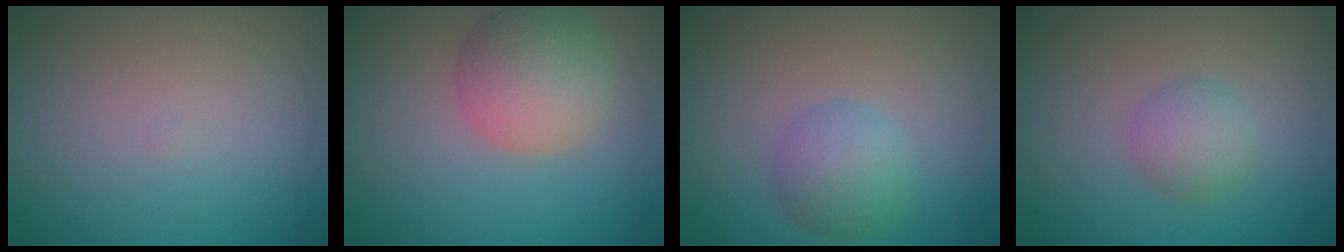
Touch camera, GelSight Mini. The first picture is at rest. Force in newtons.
{"total": 5.6, "press": 5.6, "slide": 0.4}
{"total": 3.4, "press": 3.4, "slide": 0.1}
{"total": 2.5, "press": 2.5, "slide": 0.1}